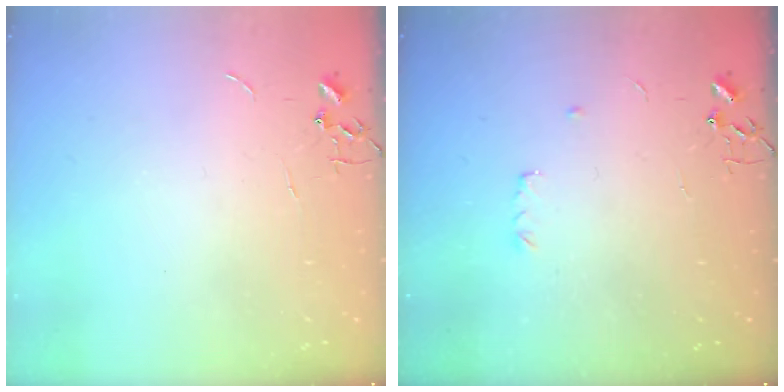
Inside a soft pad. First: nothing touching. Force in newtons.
{"total": 3.6, "press": 3.6, "slide": 0.6}